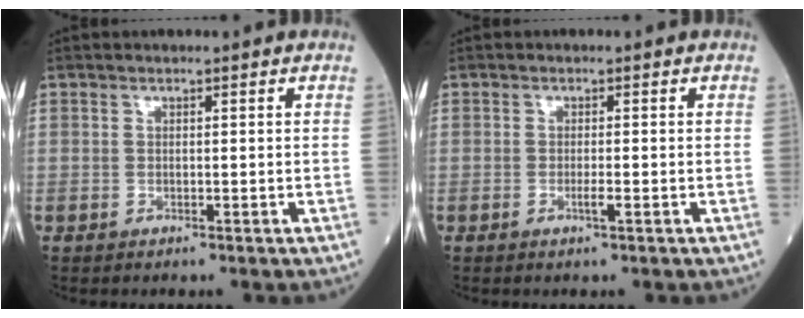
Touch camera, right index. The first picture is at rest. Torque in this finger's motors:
{"motor_torque": [0.16, 0.02, 0.12, 0.04]}